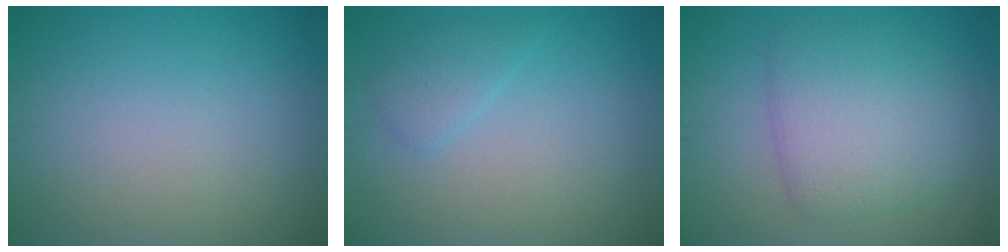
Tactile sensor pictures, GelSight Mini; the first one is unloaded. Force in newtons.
{"total": 1.7, "press": 1.7, "slide": 0.1}
{"total": 5.6, "press": 5.6, "slide": 0.3}